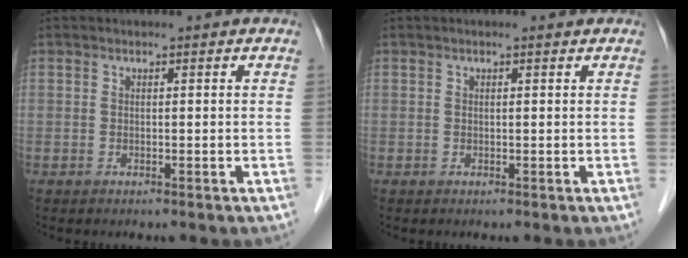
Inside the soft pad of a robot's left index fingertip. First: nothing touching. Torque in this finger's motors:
{"motor_torque": [0.19, -0.18, -0.13, -0.11]}